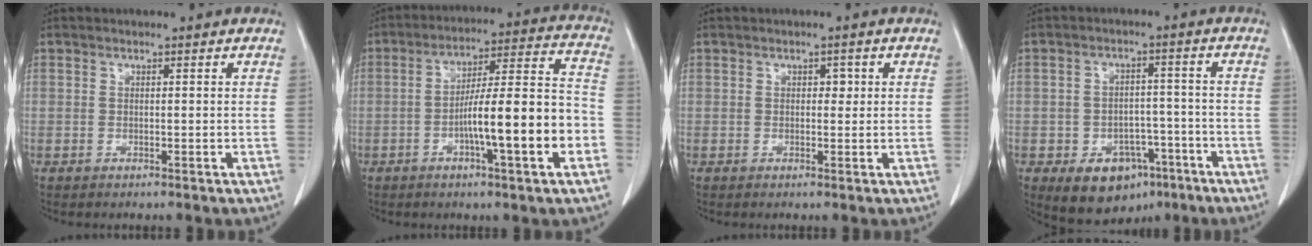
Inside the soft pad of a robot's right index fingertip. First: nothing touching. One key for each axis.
{"total": 15.1, "fx": -4.6, "fy": 1.0, "fz": 14.4, "tx": -0.224, "ty": 0.017, "tz": -0.071}
{"total": 1.4, "fx": 0.3, "fy": 0.9, "fz": 0.9, "tx": -0.011, "ty": 0.004, "tz": 0.002}
{"total": 9.3, "fx": -5.0, "fy": 6.3, "fz": 4.7, "tx": -0.064, "ty": 0.018, "tz": -0.065}